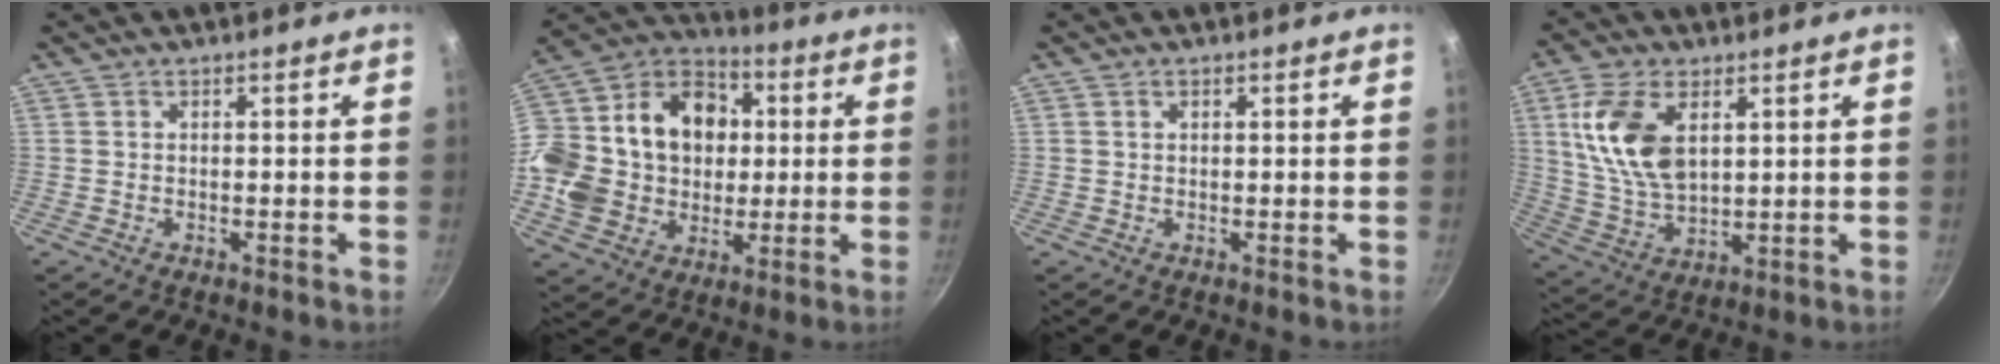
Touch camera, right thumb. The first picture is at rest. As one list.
[{"total": 26.2, "force": [2.3, 21.6, 14.7], "torque": [-0.271, 0.048, 0.042]}, {"total": 0.6, "force": [0.3, 0.4, 0.3], "torque": [-0.005, 0.002, 0.005]}, {"total": 13.7, "force": [4.2, 7.8, 10.4], "torque": [-0.193, -0.018, 0.091]}]